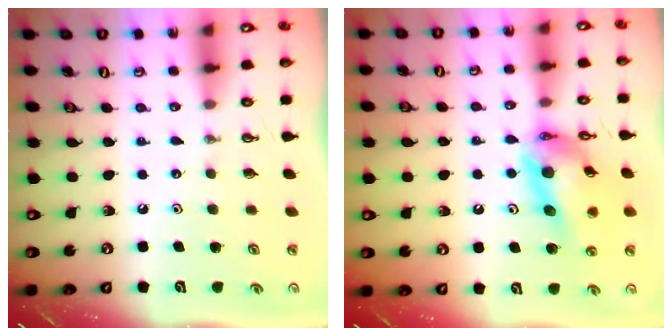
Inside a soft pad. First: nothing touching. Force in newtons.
{"total": 15.2, "press": 15.2, "slide": 1.5}